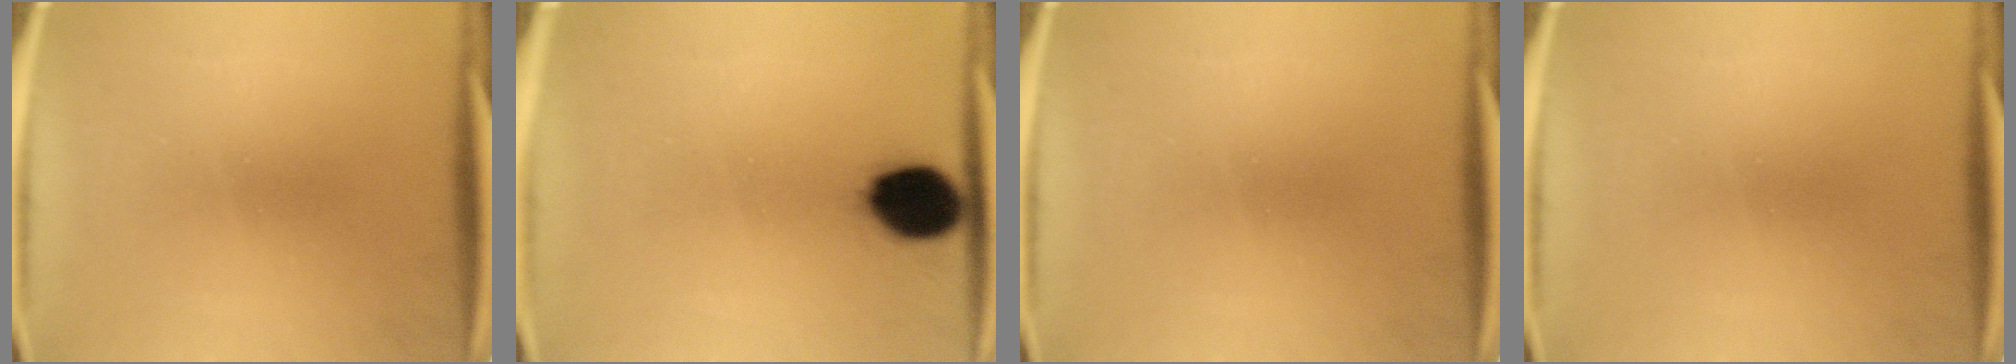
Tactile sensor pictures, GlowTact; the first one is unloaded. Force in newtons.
{"total": 11.2}
{"total": 0.0}
{"total": 0.0}